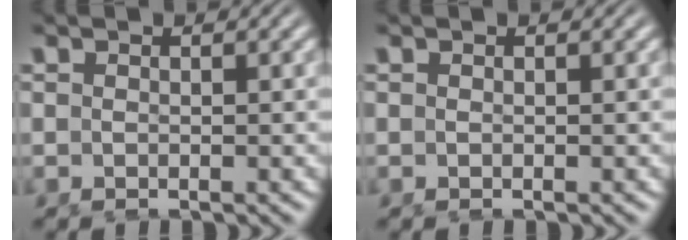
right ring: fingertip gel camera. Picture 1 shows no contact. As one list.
[{"total": 0.0}]